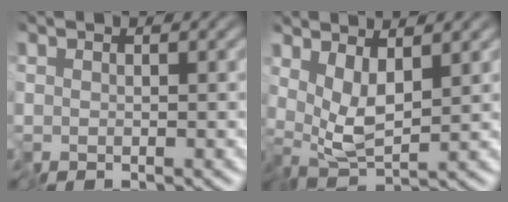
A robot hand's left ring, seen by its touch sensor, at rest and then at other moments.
{"total": 3.3, "force": [1.0, 0.9, 3.0], "torque": [-0.067, -0.006, 0.023]}